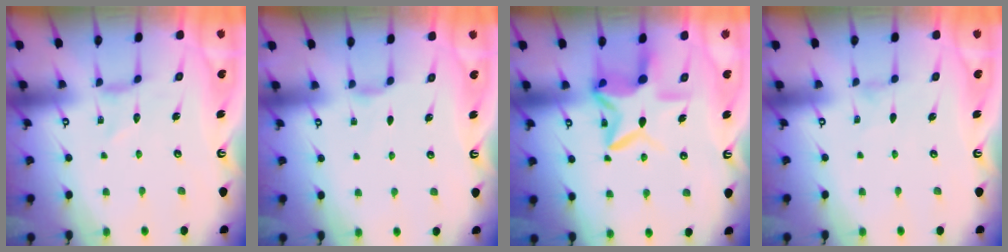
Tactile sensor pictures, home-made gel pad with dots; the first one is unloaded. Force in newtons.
{"total": 2.2, "press": 2.2, "slide": 0.4}
{"total": 12.8, "press": 12.7, "slide": 1.6}
{"total": 0.0}